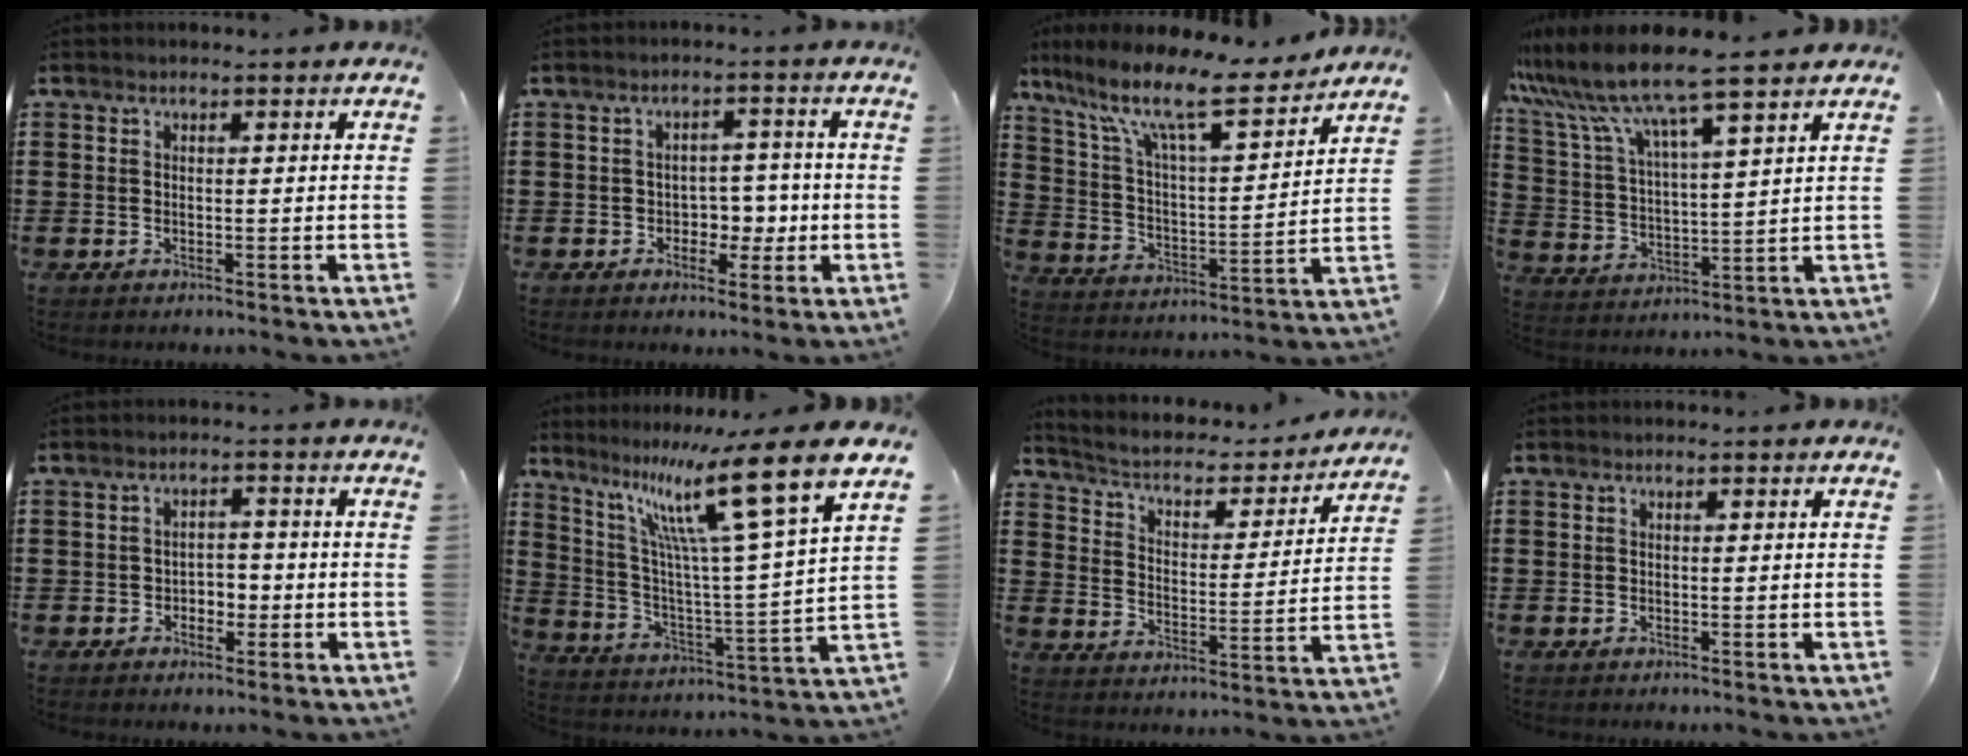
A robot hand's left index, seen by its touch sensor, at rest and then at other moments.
{"total": 4.4, "force": [-0.9, 3.7, 2.1], "torque": [-0.037, 0.002, -0.025]}
{"total": 11.8, "force": [9.2, 2.1, 7.1], "torque": [-0.163, -0.055, 0.153]}
{"total": 9.0, "force": [7.7, -0.2, 4.6], "torque": [-0.123, -0.043, 0.127]}
{"total": 2.6, "force": [-1.3, 1.9, 1.3], "torque": [-0.030, 0.006, -0.031]}
{"total": 14.8, "force": [9.5, 1.0, 11.3], "torque": [-0.230, -0.058, 0.142]}
{"total": 3.0, "force": [2.5, 1.2, 1.4], "torque": [-0.044, -0.023, 0.031]}
{"total": 0.0}